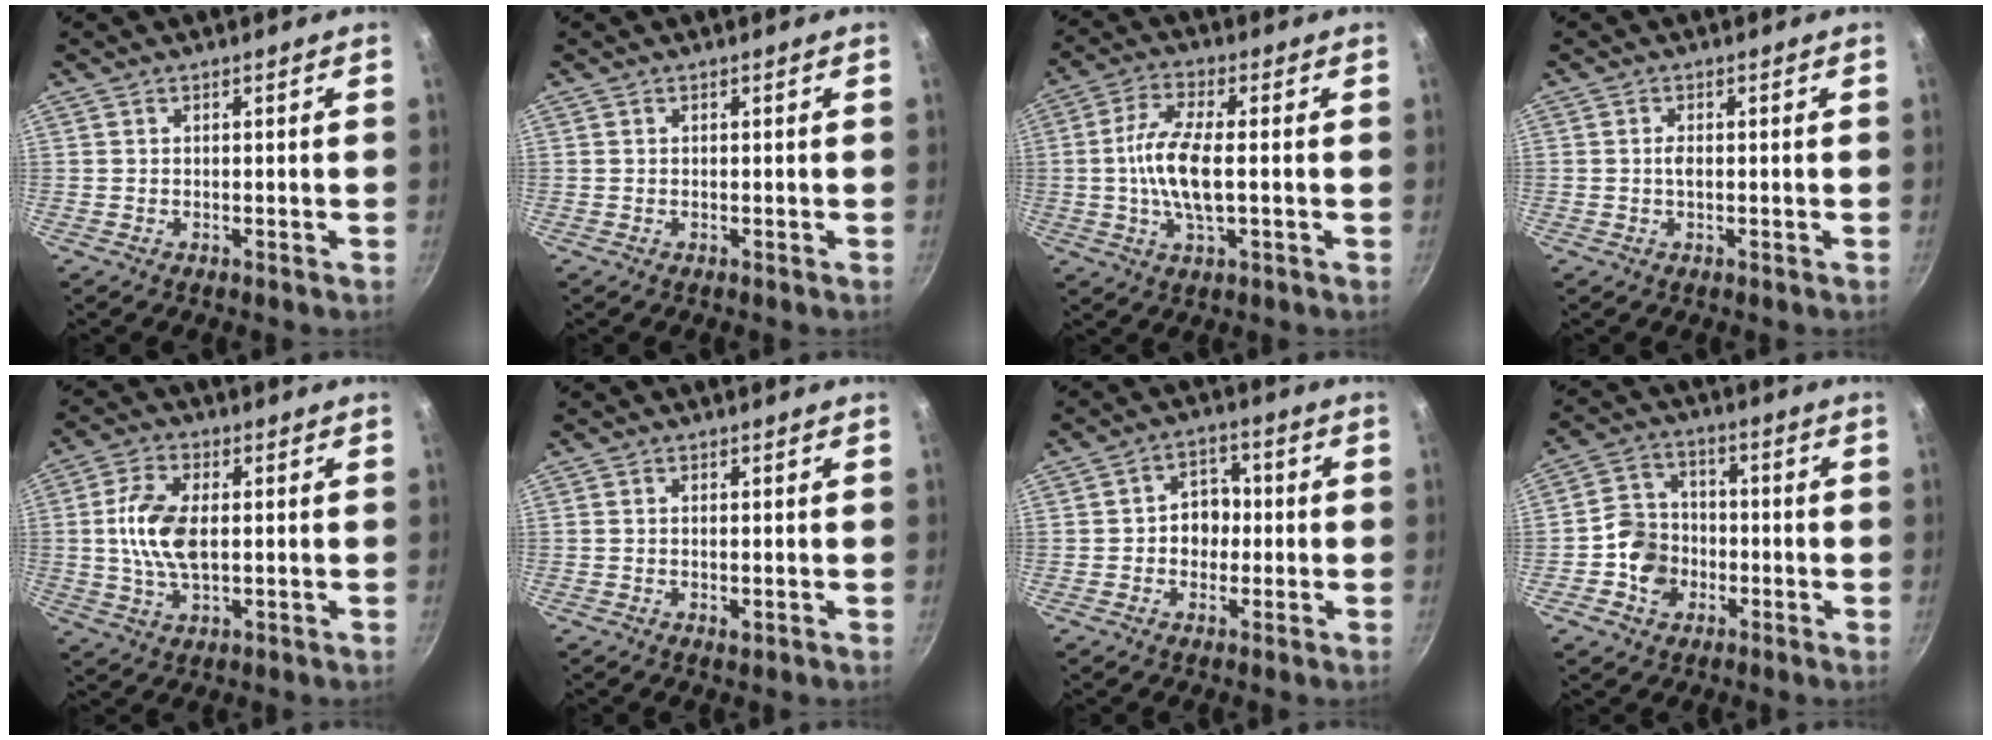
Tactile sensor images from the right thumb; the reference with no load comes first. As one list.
[{"total": 0.0}, {"total": 9.8, "force": [-0.4, 3.4, 9.2], "torque": [-0.193, 0.009, -0.017]}, {"total": 1.5, "force": [-0.1, 0.8, 1.2], "torque": [-0.021, 0.004, -0.002]}, {"total": 9.9, "force": [0.6, 5.5, 8.3], "torque": [-0.161, 0.008, 0.008]}, {"total": 1.2, "force": [-0.1, 0.5, 1.1], "torque": [-0.020, -0.003, -0.003]}, {"total": 6.6, "force": [-0.4, 5.6, 3.6], "torque": [-0.006, 0.014, -0.010]}, {"total": 8.7, "force": [-2.3, 7.6, 3.6], "torque": [-0.038, 0.026, -0.056]}]